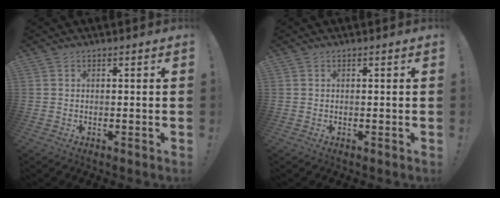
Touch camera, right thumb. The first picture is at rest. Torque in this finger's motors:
{"motor_torque": [0.00, -0.01, 0.02, 0.06, 0.05]}